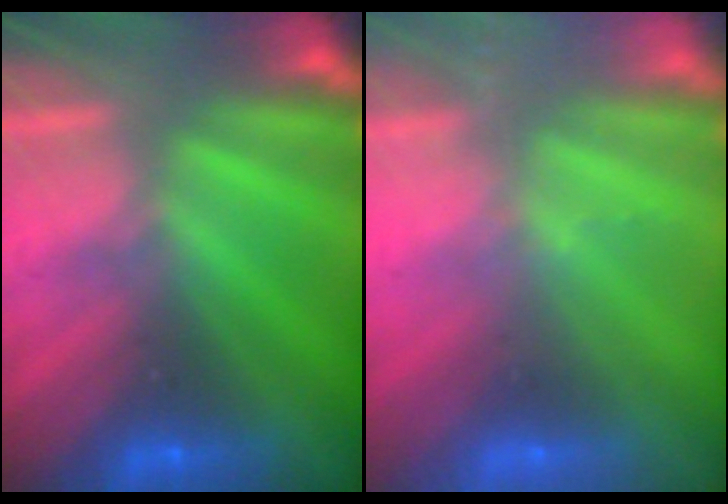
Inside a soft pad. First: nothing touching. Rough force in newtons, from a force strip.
{"total": 2.4}